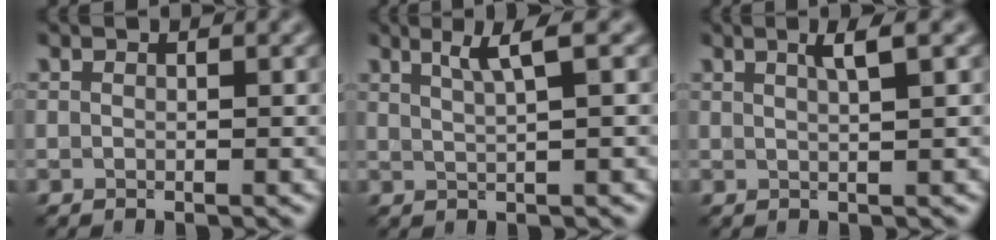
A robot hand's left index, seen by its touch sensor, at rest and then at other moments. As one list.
[{"total": 2.9, "force": [1.5, 0.5, 2.5], "torque": [-0.033, 0.004, 0.024]}, {"total": 2.3, "force": [1.0, 0.5, 2.0], "torque": [-0.024, 0.006, 0.013]}]